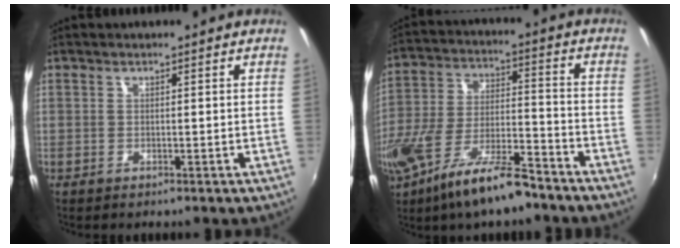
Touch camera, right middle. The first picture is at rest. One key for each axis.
{"total": 15.6, "fx": -10.1, "fy": 4.5, "fz": 10.9, "tx": -0.221, "ty": -0.031, "tz": -0.179}